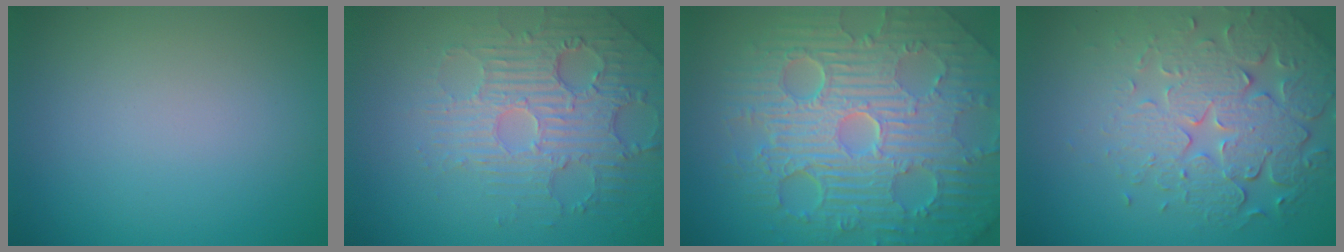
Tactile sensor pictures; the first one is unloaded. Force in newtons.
{"total": 4.3, "press": 4.0, "slide": 1.8}
{"total": 11.7, "press": 7.5, "slide": 9.0}
{"total": 6.8, "press": 5.1, "slide": 4.5}